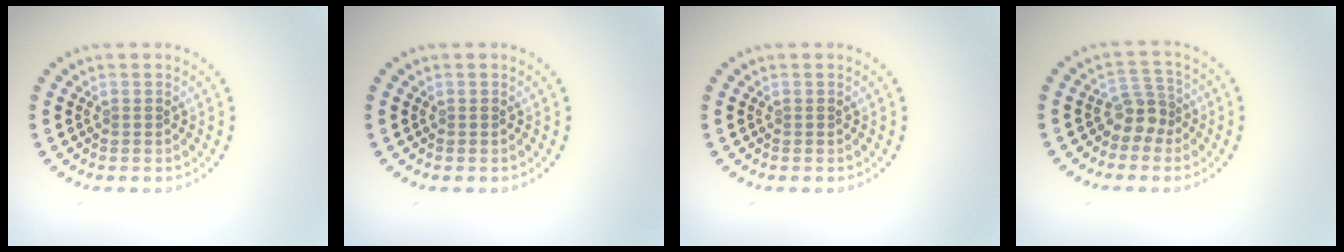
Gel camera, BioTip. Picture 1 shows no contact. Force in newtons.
{"total": 0.0}
{"total": 0.0}
{"total": 2.6, "press": 1.9, "slide": 1.7}